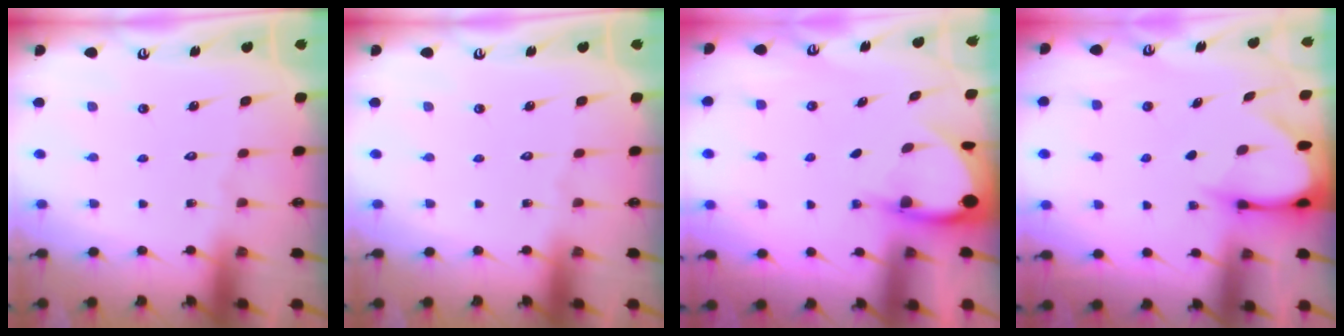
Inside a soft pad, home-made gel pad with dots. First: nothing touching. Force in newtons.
{"total": 0.0}
{"total": 4.0, "press": 4.0, "slide": 0.4}
{"total": 3.8, "press": 3.7, "slide": 0.4}